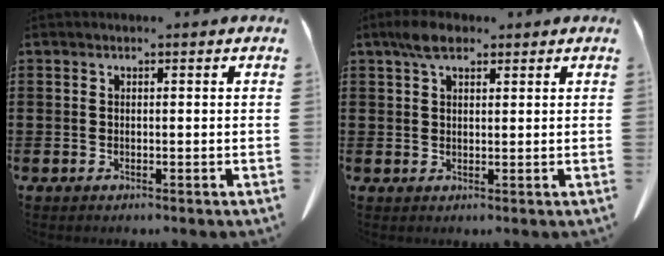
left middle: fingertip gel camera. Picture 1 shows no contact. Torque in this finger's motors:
{"motor_torque": [0.11, 0.53, -0.17, -0.05]}